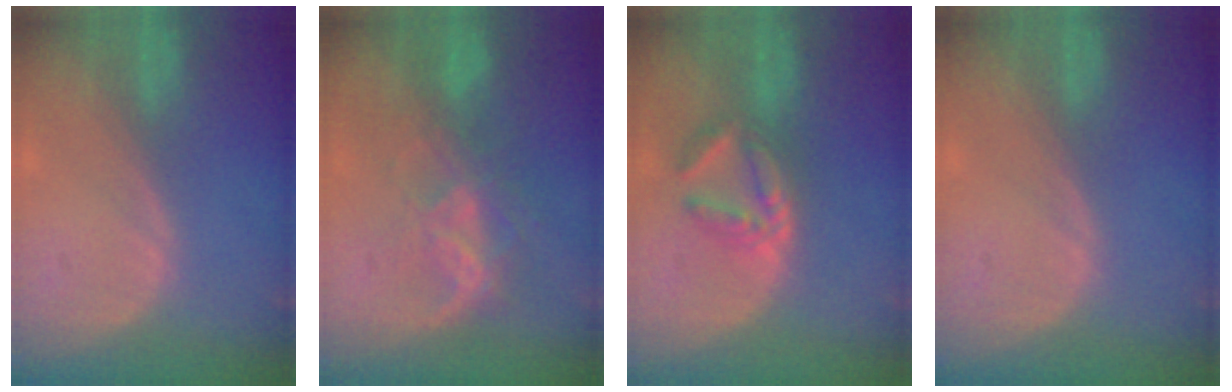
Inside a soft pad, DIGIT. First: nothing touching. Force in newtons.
{"total": 6.7, "press": 6.0, "slide": 2.9}
{"total": 6.0, "press": 5.3, "slide": 2.7}
{"total": 0.0}